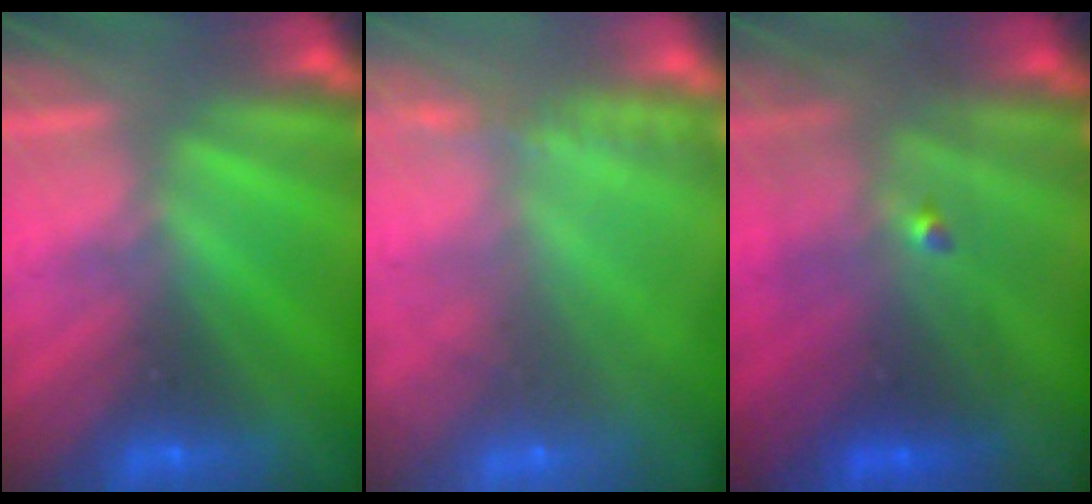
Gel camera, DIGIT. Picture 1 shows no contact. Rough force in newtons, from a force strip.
{"total": 7.5}
{"total": 4.0}